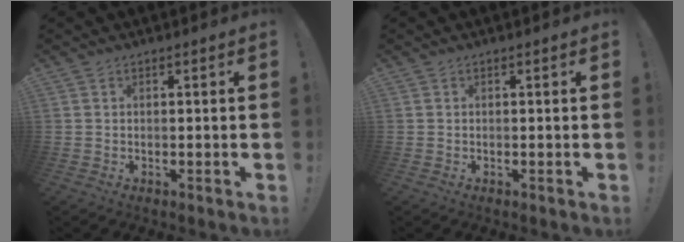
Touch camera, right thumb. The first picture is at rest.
{"total": 0.0}